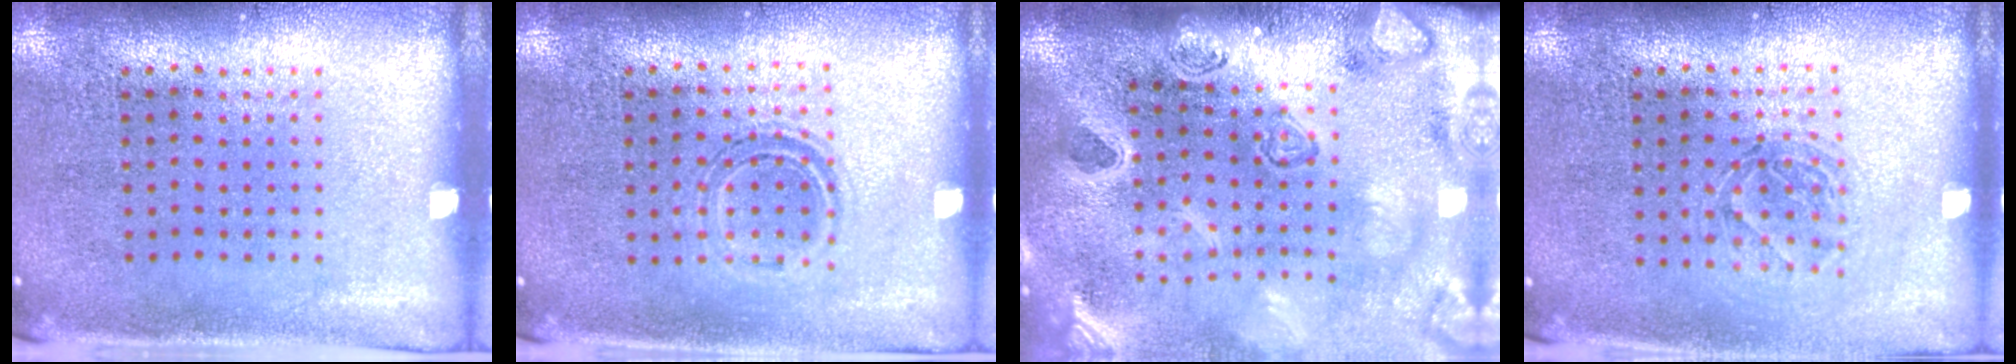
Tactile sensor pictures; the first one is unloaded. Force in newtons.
{"total": 1.1, "press": 0.9, "slide": 0.6}
{"total": 4.2, "press": 3.3, "slide": 2.6}
{"total": 1.3, "press": 1.1, "slide": 0.8}